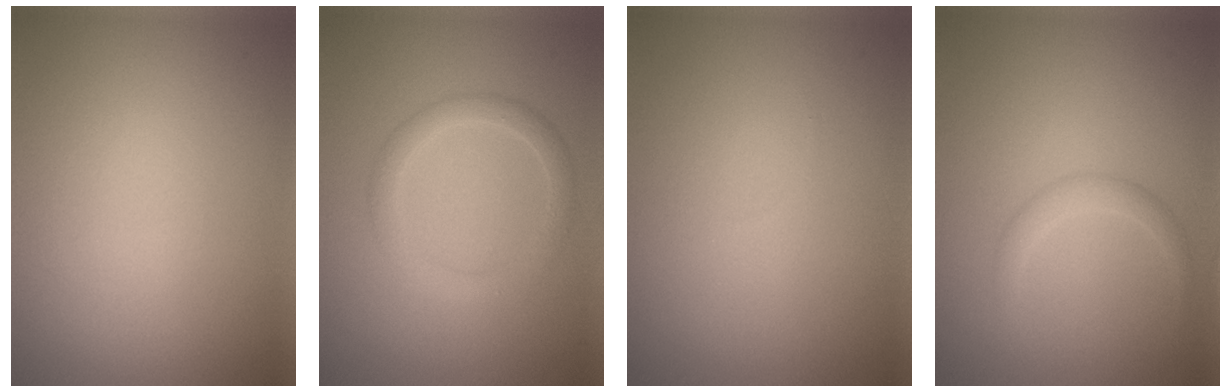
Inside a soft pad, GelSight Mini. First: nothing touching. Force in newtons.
{"total": 2.4, "press": 2.3, "slide": 0.1}
{"total": 0.0}
{"total": 1.4, "press": 1.3, "slide": 0.1}